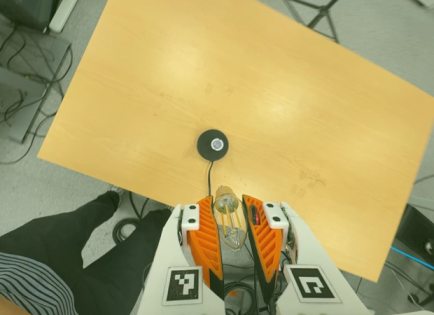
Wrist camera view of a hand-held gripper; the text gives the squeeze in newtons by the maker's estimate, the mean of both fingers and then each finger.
{"total": 23.4, "left": 26.3, "right": 20.5}